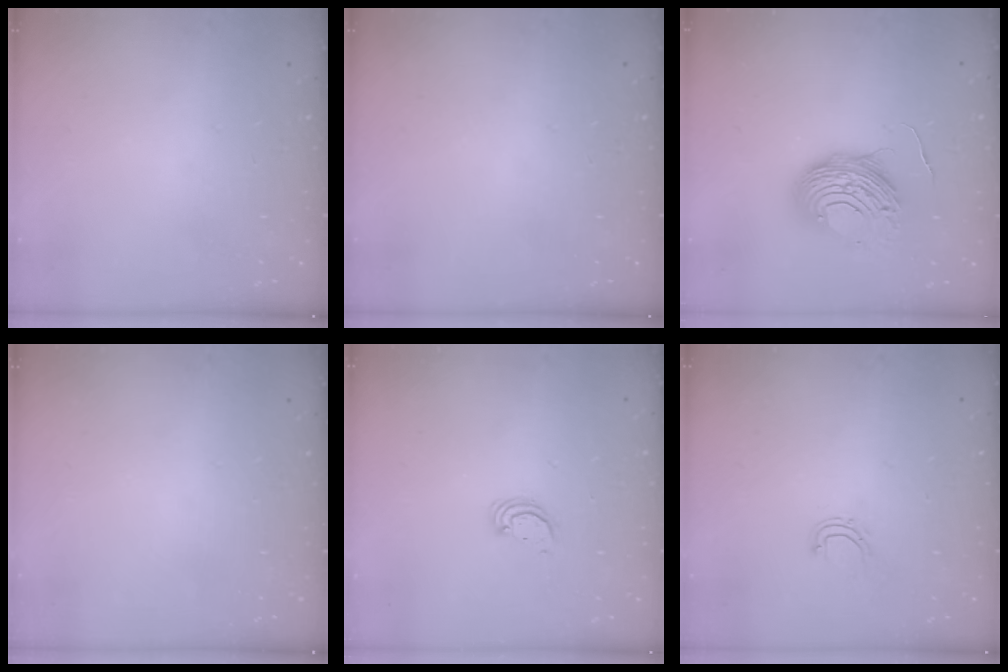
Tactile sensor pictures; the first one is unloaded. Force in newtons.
{"total": 0.0}
{"total": 12.2, "press": 12.2, "slide": 1.4}
{"total": 0.0}
{"total": 2.8, "press": 2.8, "slide": 0.2}
{"total": 4.7, "press": 4.6, "slide": 0.6}